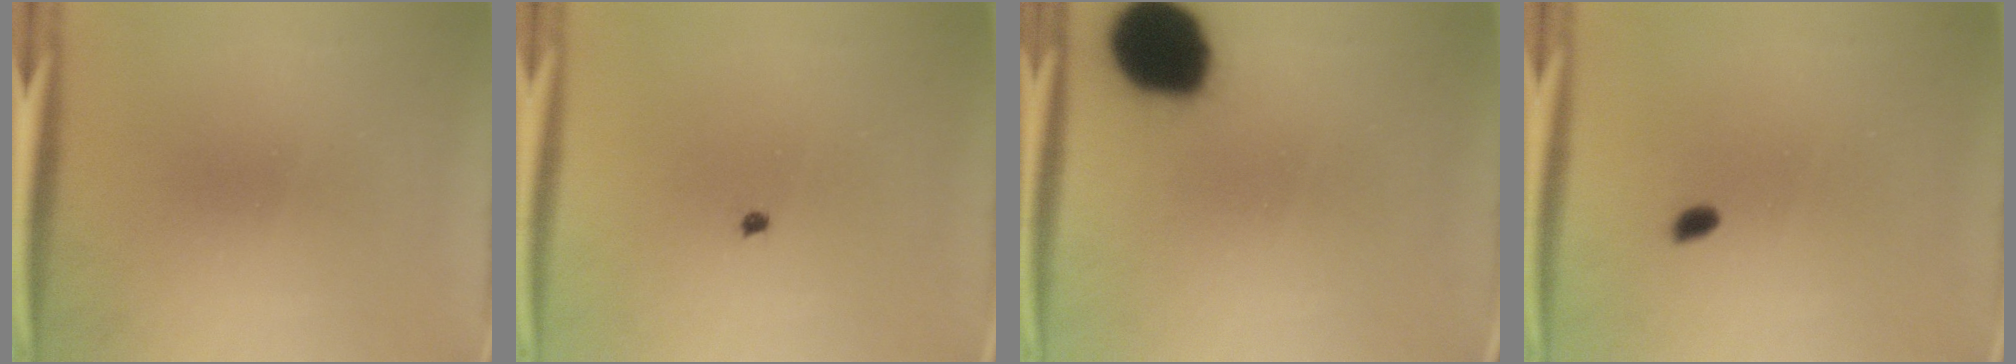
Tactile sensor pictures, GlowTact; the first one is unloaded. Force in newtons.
{"total": 0.5}
{"total": 17.8}
{"total": 1.3}